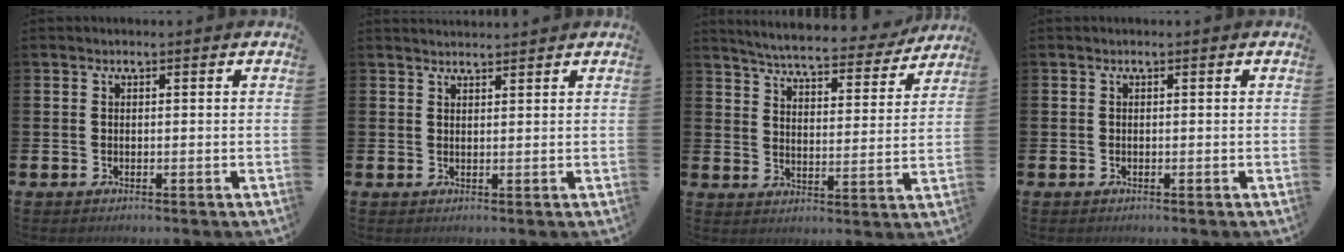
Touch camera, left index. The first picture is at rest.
{"total": 1.5, "force": [1.5, 0.1, 0.1], "torque": [-0.001, -0.007, 0.027]}
{"total": 5.8, "force": [5.5, 0.7, 1.7], "torque": [-0.050, -0.039, 0.090]}
{"total": 0.0}